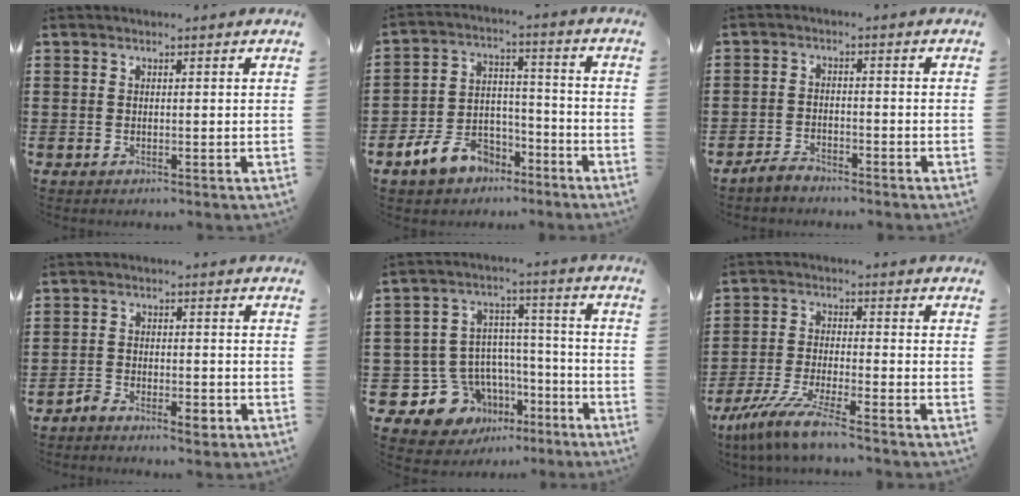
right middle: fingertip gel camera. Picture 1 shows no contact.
{"total": 8.4, "force": [-6.5, 4.4, 3.0], "torque": [-0.071, 0.028, -0.129]}
{"total": 2.6, "force": [-2.5, 0.7, 0.3], "torque": [-0.019, 0.003, -0.056]}
{"total": 3.0, "force": [-2.5, 1.0, 1.3], "torque": [-0.031, 0.003, -0.052]}
{"total": 10.5, "force": [-6.2, 8.2, 2.1], "torque": [-0.077, 0.007, -0.105]}
{"total": 7.4, "force": [-6.3, -0.3, 3.8], "torque": [-0.091, -0.018, -0.126]}